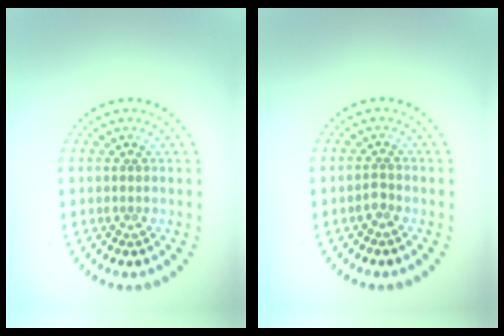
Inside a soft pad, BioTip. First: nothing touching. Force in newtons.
{"total": 0.9, "press": 0.7, "slide": 0.6}